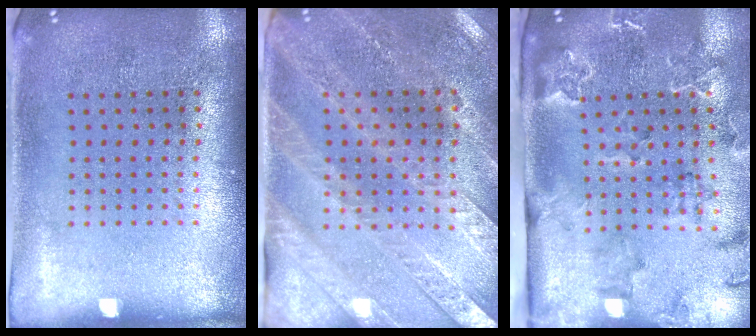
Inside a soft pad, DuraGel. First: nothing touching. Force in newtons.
{"total": 2.8, "press": 2.6, "slide": 1.0}
{"total": 2.3, "press": 2.3, "slide": 0.4}